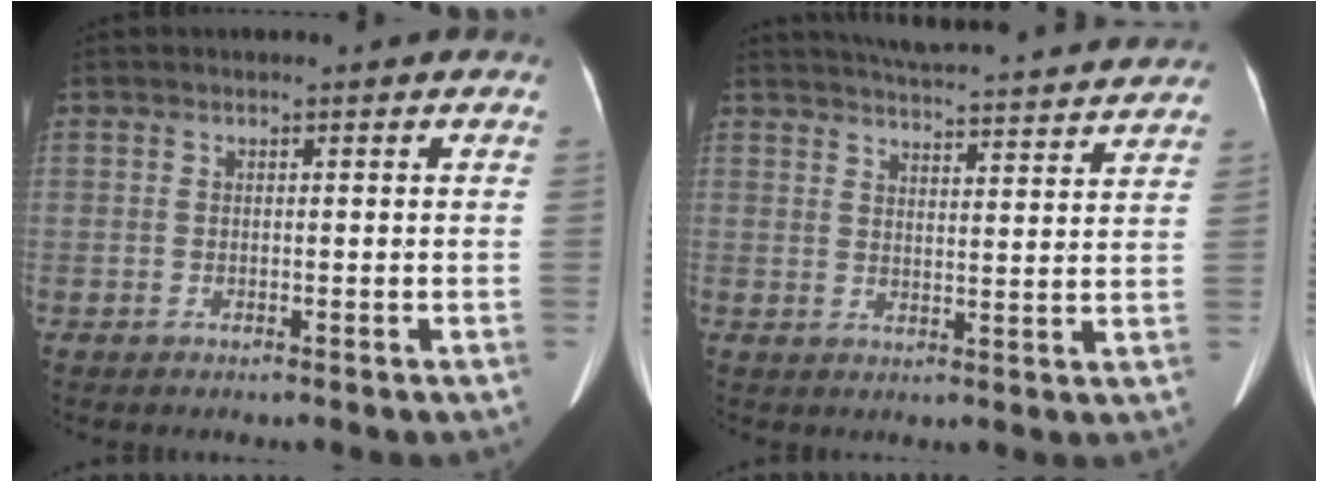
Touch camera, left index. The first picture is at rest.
{"total": 21.1, "force": [19.9, 1.8, 6.9], "torque": [-0.101, -0.001, 0.248]}